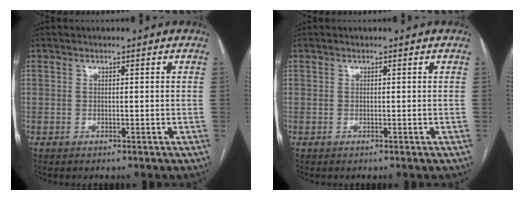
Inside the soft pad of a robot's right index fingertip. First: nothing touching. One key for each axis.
{"total": 0.0}